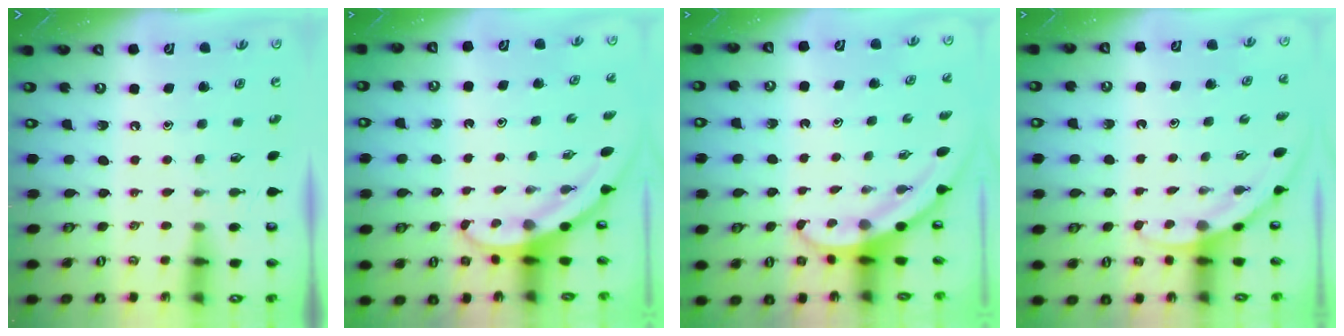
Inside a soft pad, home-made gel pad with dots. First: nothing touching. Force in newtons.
{"total": 3.1, "press": 3.1, "slide": 0.1}
{"total": 3.5, "press": 3.5, "slide": 0.1}
{"total": 4.6, "press": 4.5, "slide": 0.3}